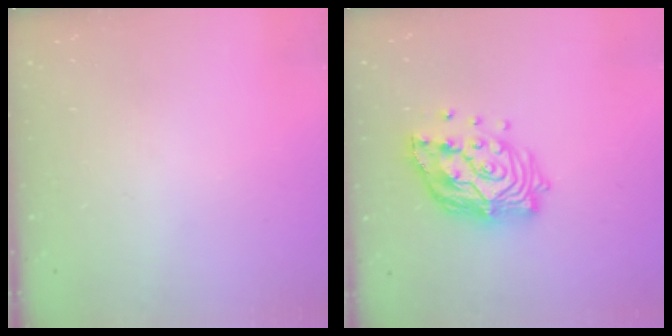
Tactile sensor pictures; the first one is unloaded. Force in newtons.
{"total": 17.0, "press": 16.9, "slide": 1.5}